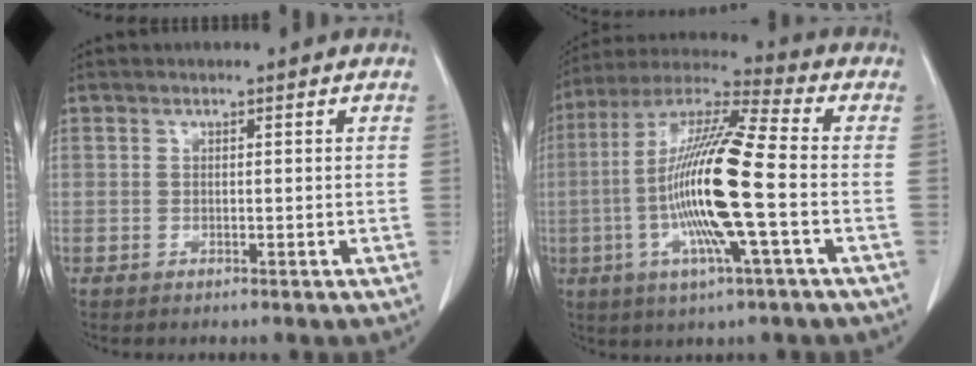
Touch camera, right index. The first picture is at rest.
{"total": 17.1, "force": [-2.9, 0.6, 16.8], "torque": [-0.334, -0.003, -0.063]}